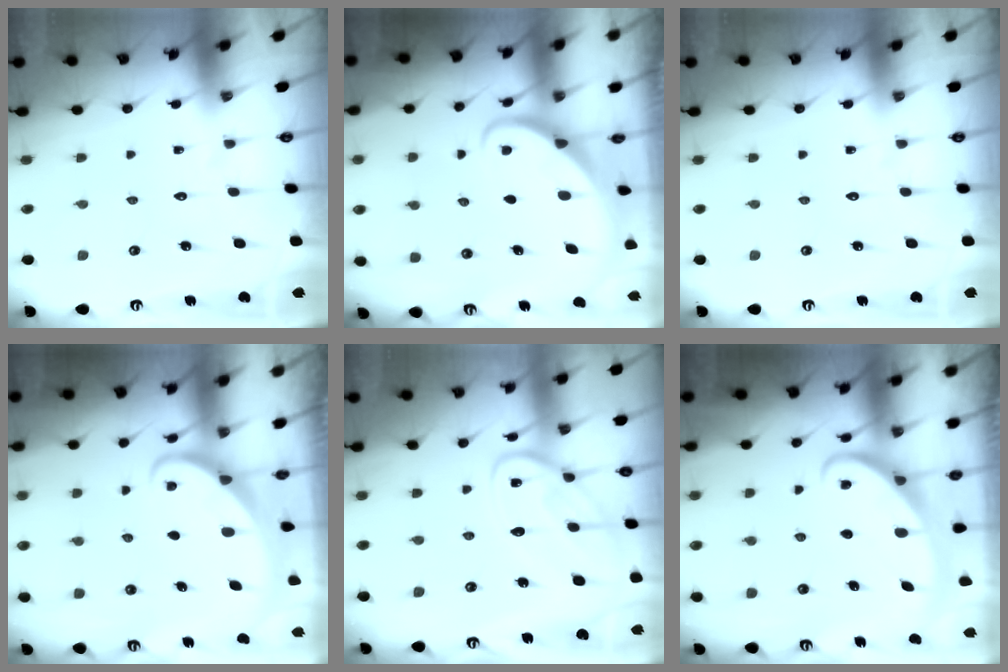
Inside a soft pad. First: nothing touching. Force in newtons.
{"total": 2.4, "press": 2.4, "slide": 0.2}
{"total": 0.0}
{"total": 1.8, "press": 1.8, "slide": 0.2}
{"total": 13.4, "press": 13.4, "slide": 1.1}
{"total": 2.6, "press": 2.6, "slide": 0.4}